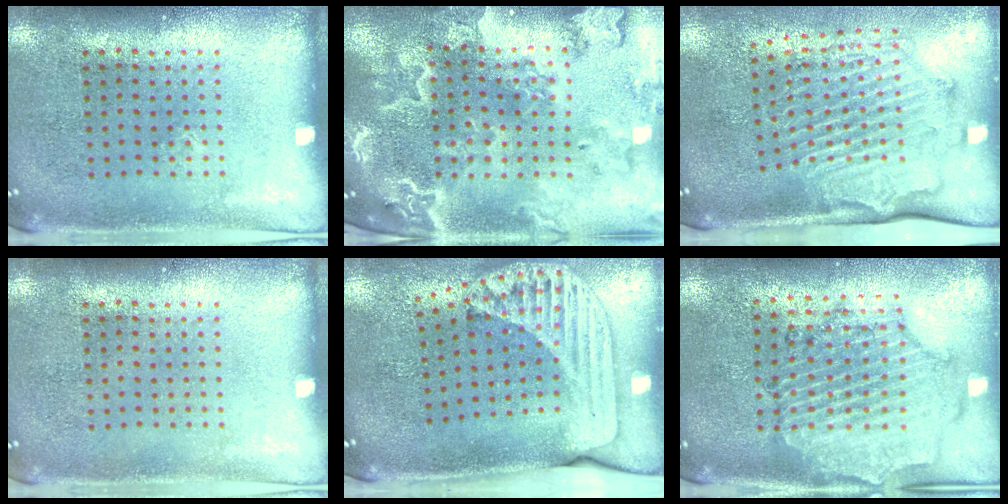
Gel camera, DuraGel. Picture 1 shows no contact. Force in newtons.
{"total": 3.8, "press": 3.2, "slide": 1.9}
{"total": 2.1, "press": 2.1, "slide": 0.5}
{"total": 0.0}
{"total": 2.4, "press": 1.7, "slide": 1.7}
{"total": 1.6, "press": 1.6, "slide": 0.3}